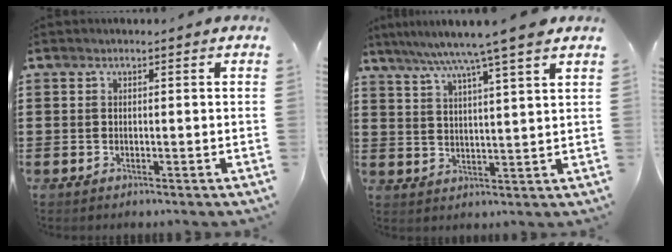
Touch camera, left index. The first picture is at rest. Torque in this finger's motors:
{"motor_torque": [1.19, -0.94, 1.02, 0.21]}